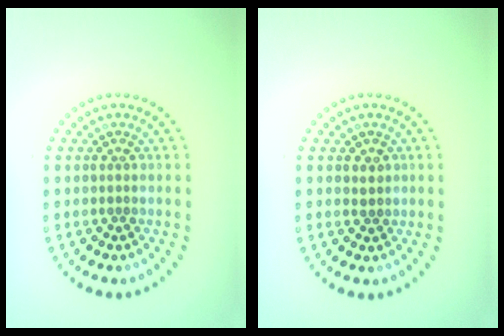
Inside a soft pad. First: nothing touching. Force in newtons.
{"total": 0.6, "press": 0.5, "slide": 0.3}